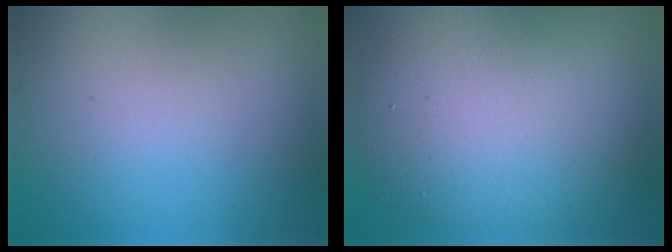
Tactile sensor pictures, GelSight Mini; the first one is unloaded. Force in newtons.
{"total": 10.3, "press": 10.3, "slide": 0.3}